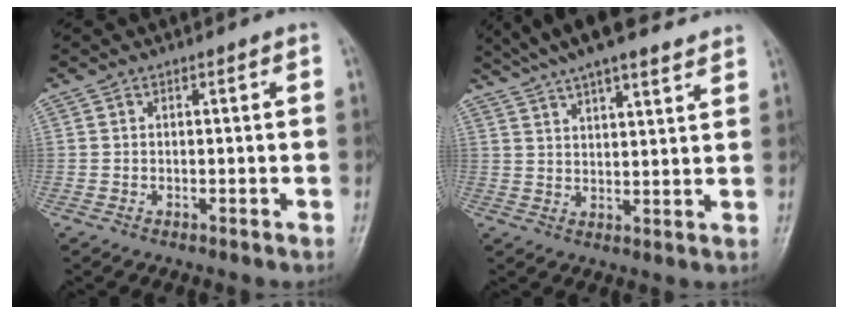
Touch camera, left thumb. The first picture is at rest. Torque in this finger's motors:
{"motor_torque": [0.41, 0.20, 1.56, -1.20, 0.08]}